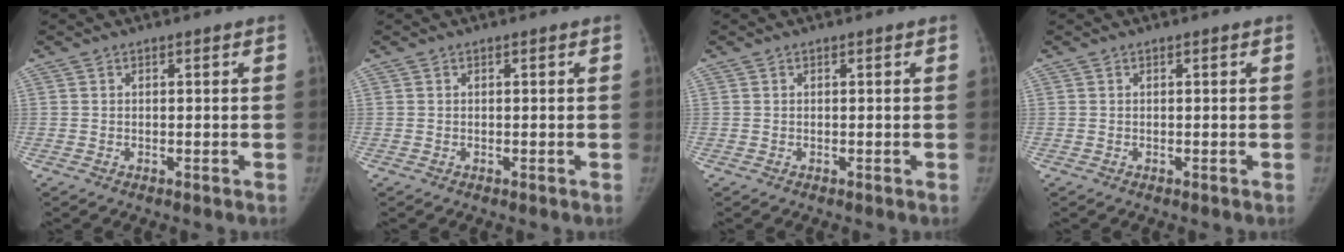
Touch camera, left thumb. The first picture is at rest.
{"total": 0.0}
{"total": 0.0}
{"total": 0.0}